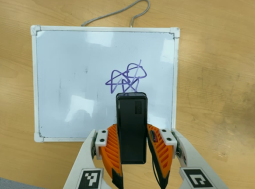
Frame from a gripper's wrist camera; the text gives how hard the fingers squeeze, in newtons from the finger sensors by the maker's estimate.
{"total": 3.8, "left": 2.6, "right": 4.9}